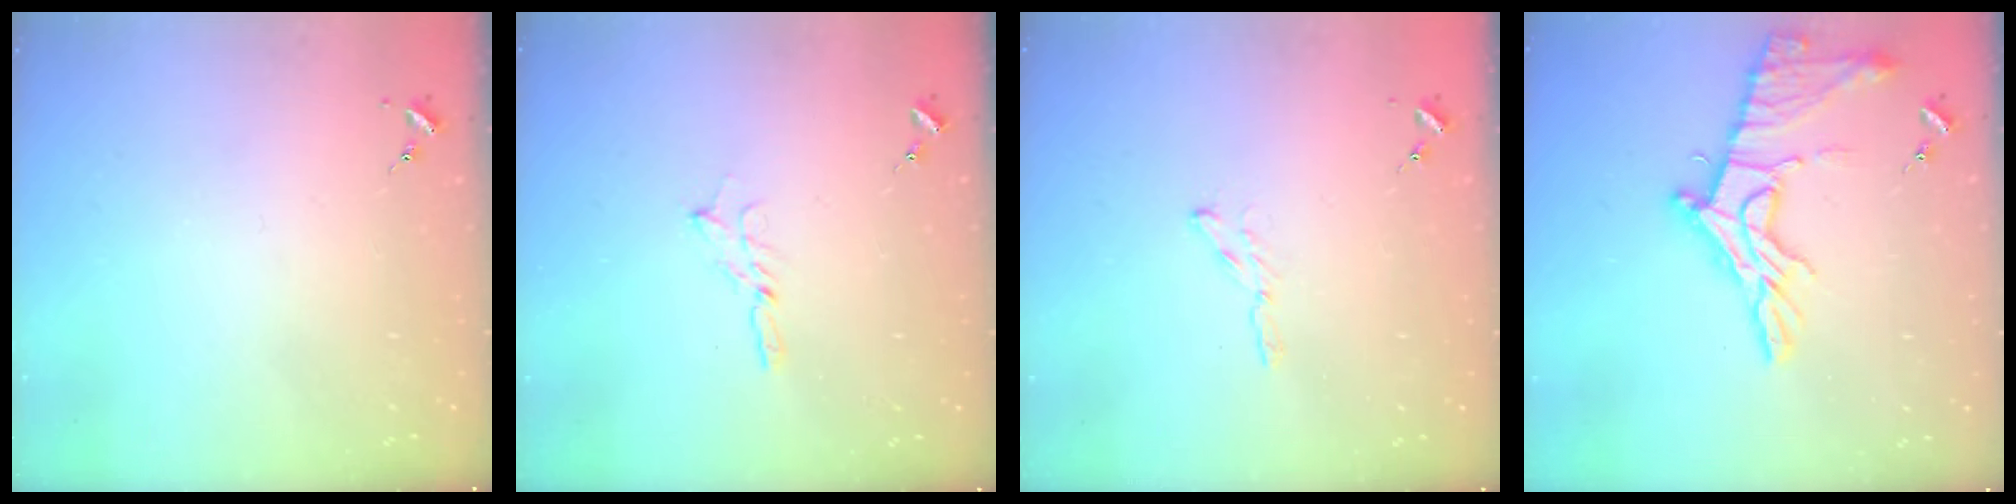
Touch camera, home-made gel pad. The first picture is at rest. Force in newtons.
{"total": 2.0, "press": 2.0, "slide": 0.2}
{"total": 2.4, "press": 2.4, "slide": 0.2}
{"total": 16.5, "press": 16.5, "slide": 1.3}